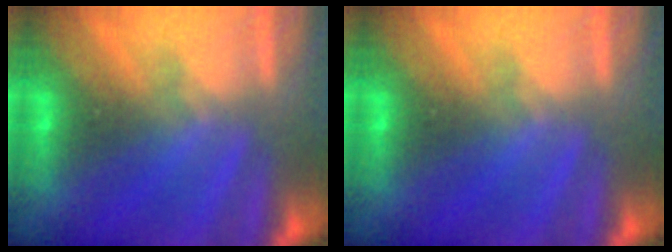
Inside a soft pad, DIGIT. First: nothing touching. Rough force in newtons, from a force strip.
{"total": 0.0}